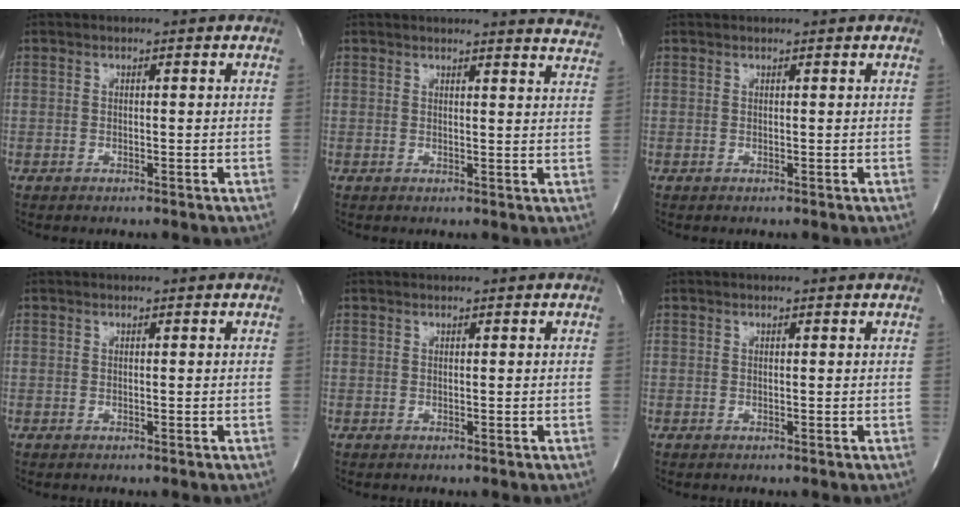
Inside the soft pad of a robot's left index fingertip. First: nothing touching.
{"total": 11.1, "force": [10.9, 0.6, 1.7], "torque": [-0.002, -0.057, 0.091]}
{"total": 1.5, "force": [1.4, -0.1, 0.3], "torque": [-0.003, 0.021, 0.027]}
{"total": 0.9, "force": [0.9, 0.0, 0.1], "torque": [-0.003, 0.012, 0.017]}
{"total": 1.1, "force": [1.1, -0.2, 0.1], "torque": [-0.003, 0.014, 0.024]}
{"total": 1.7, "force": [1.6, 0.1, 0.4], "torque": [-0.011, 0.009, 0.018]}